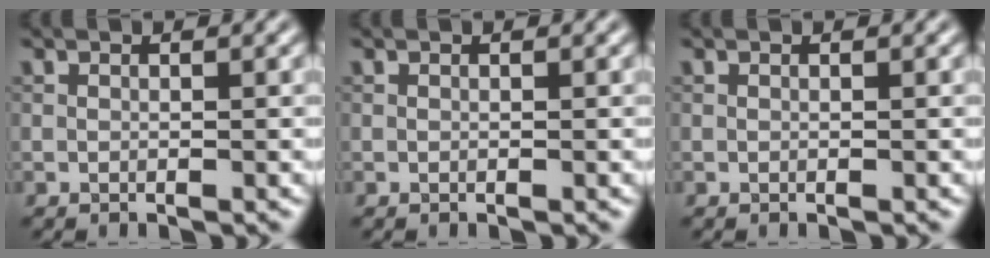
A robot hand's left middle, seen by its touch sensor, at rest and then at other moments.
{"total": 0.0}
{"total": 0.0}